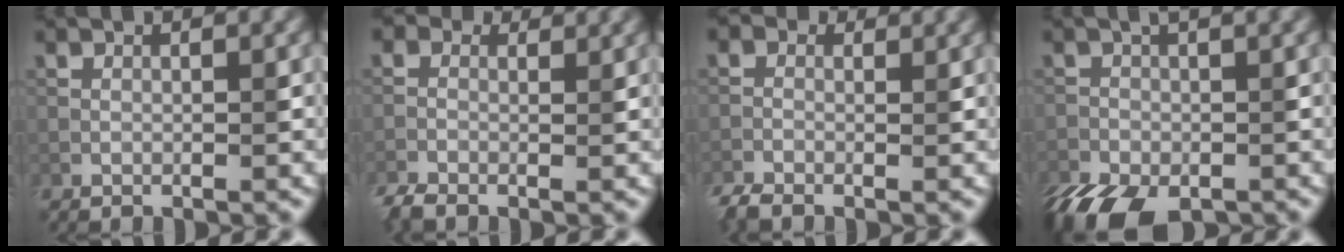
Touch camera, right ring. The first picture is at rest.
{"total": 3.2, "force": [-0.9, 2.3, 2.0], "torque": [-0.041, -0.001, -0.018]}
{"total": 2.8, "force": [-1.4, 1.9, 1.6], "torque": [-0.038, -0.006, -0.030]}
{"total": 8.7, "force": [-4.9, 3.9, 6.1], "torque": [-0.121, -0.038, -0.078]}